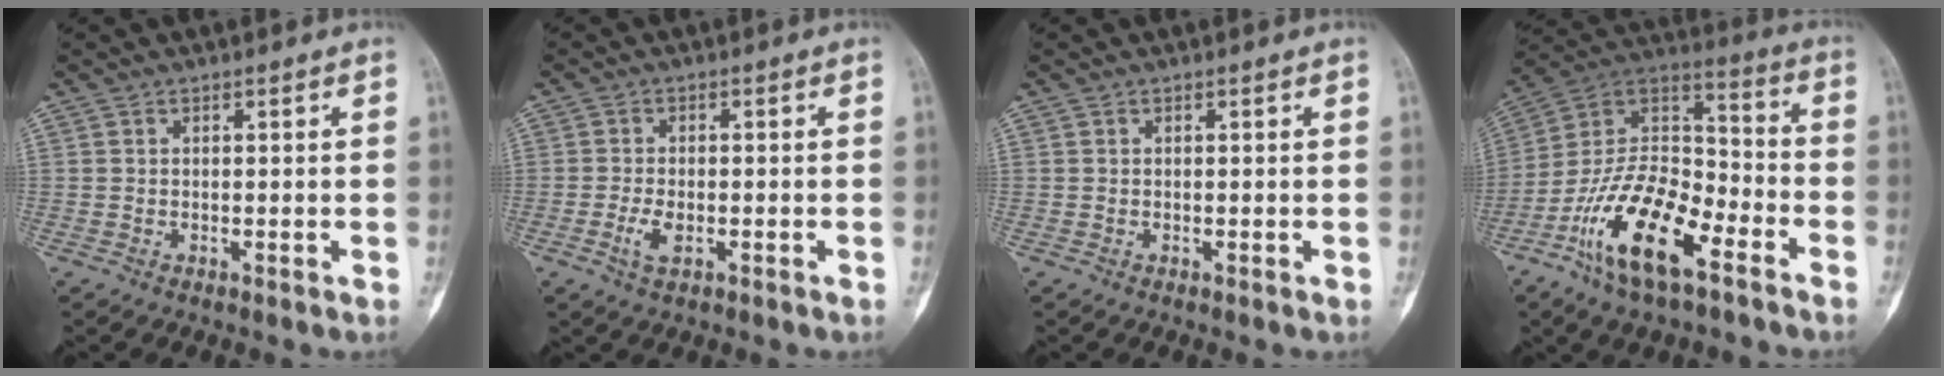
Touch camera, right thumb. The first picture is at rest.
{"total": 3.5, "force": [-1.3, 1.7, 2.8], "torque": [-0.063, 0.004, -0.023]}
{"total": 0.0}
{"total": 19.6, "force": [-10.6, 8.1, 14.4], "torque": [-0.262, 0.071, -0.198]}